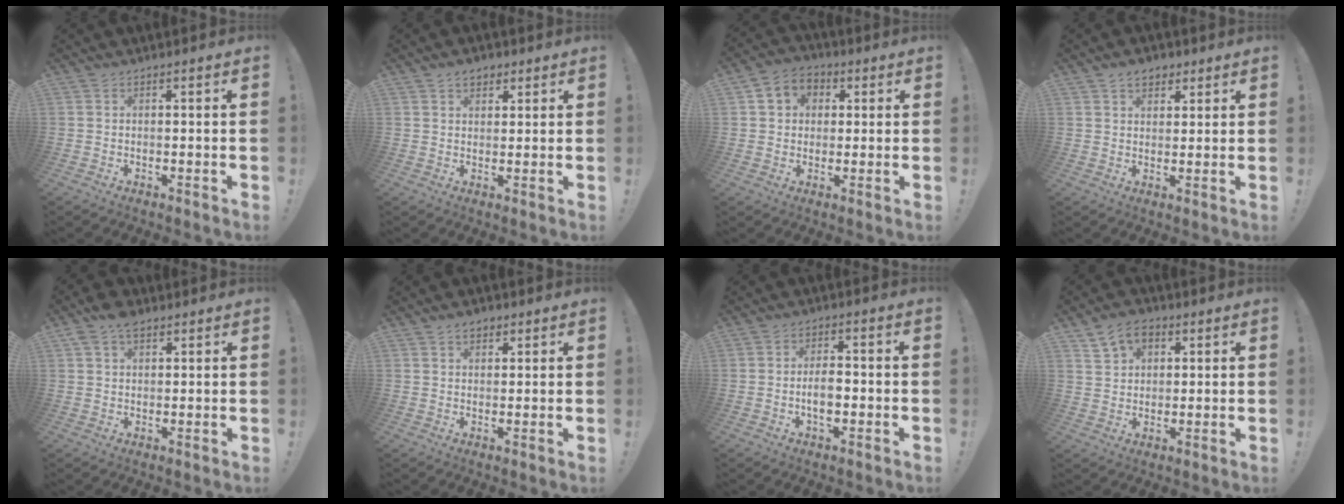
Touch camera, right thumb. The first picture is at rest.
{"total": 4.1, "force": [2.5, 2.8, 1.7], "torque": [-0.025, -0.004, 0.044]}
{"total": 6.7, "force": [1.1, 6.1, 2.6], "torque": [-0.044, 0.010, 0.026]}
{"total": 5.3, "force": [3.2, 3.6, 2.3], "torque": [-0.032, -0.006, 0.057]}
{"total": 6.0, "force": [3.7, 3.4, 3.3], "torque": [-0.054, -0.014, 0.070]}
{"total": 3.2, "force": [1.9, 2.1, 1.4], "torque": [-0.018, -0.005, 0.033]}
{"total": 5.3, "force": [-1.4, 2.6, 4.4], "torque": [-0.066, 0.003, -0.029]}
{"total": 8.0, "force": [4.0, 5.7, 3.8], "torque": [-0.065, -0.005, 0.079]}